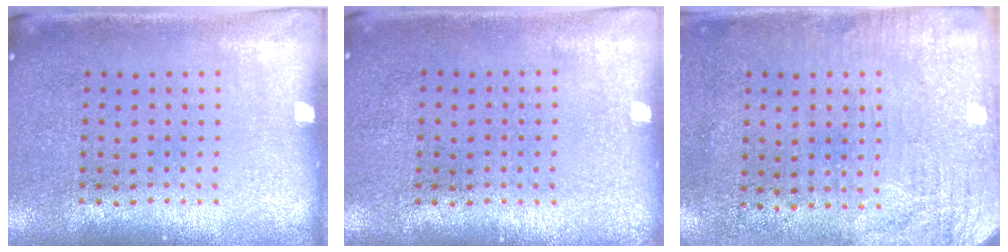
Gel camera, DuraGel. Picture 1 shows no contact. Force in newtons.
{"total": 0.0}
{"total": 3.3, "press": 2.7, "slide": 1.8}